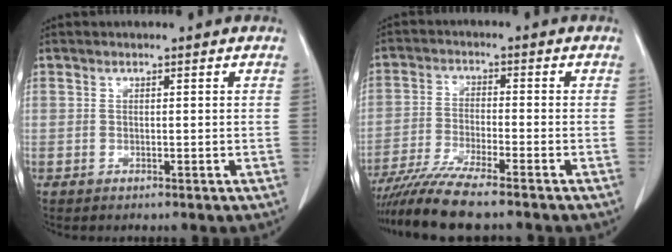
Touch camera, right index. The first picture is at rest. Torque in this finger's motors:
{"motor_torque": [1.09, -1.05, 0.47, 0.13]}